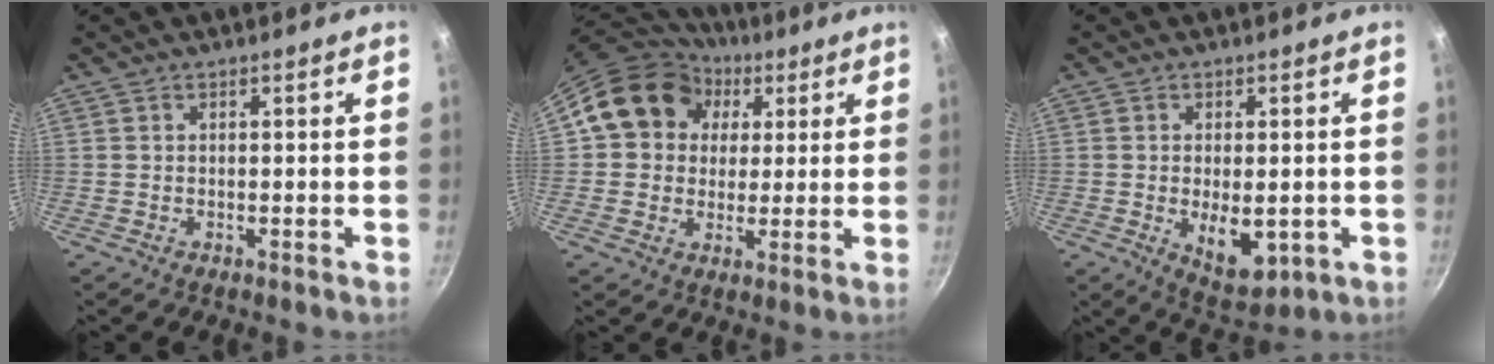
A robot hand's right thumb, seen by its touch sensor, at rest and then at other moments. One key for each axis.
{"total": 15.2, "fx": 4.3, "fy": 13.0, "fz": 6.5, "tx": -0.083, "ty": 0.017, "tz": 0.058}
{"total": 8.7, "fx": -1.4, "fy": 4.6, "fz": 7.2, "tx": -0.096, "ty": -0.012, "tz": -0.004}